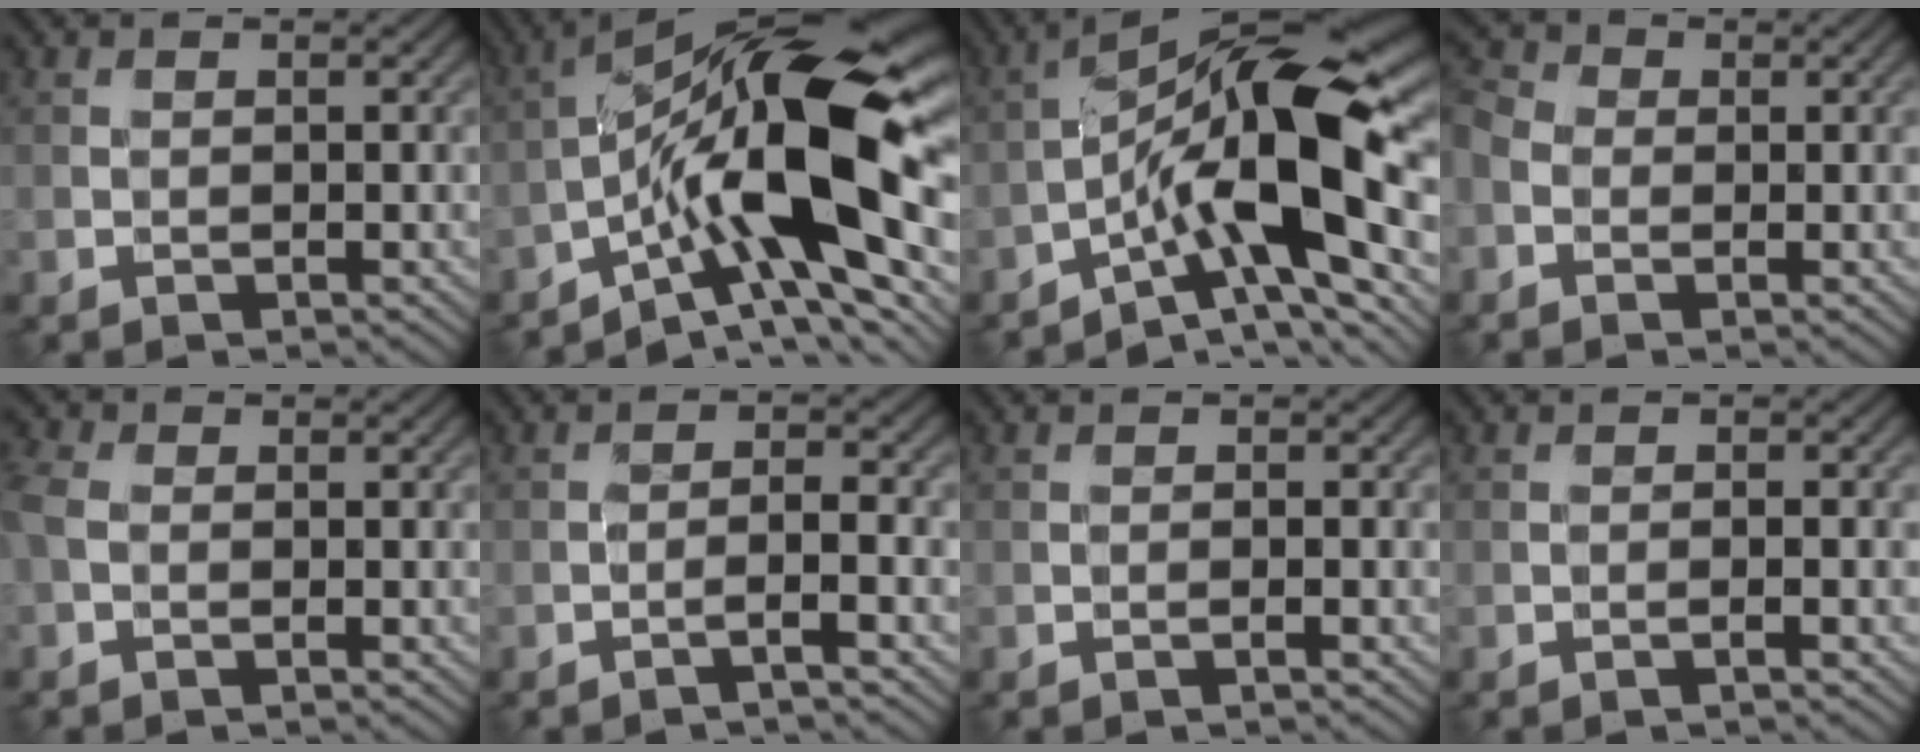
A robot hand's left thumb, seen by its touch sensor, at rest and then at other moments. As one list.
[{"total": 17.0, "force": [-4.0, 5.2, 15.6], "torque": [-0.249, 0.013, -0.073]}, {"total": 14.9, "force": [-4.3, 4.1, 13.7], "torque": [-0.207, 0.013, -0.084]}, {"total": 4.0, "force": [-1.1, 2.9, 2.5], "torque": [-0.057, 0.001, -0.031]}, {"total": 3.4, "force": [-0.6, 2.2, 2.5], "torque": [-0.066, 0.004, -0.021]}, {"total": 2.6, "force": [-1.4, 0.2, 2.2], "torque": [-0.031, 0.013, -0.041]}, {"total": 0.6, "force": [-0.3, 0.0, 0.5], "torque": [-0.009, 0.003, -0.008]}, {"total": 0.9, "force": [-0.4, 0.1, 0.8], "torque": [-0.012, 0.006, -0.012]}]